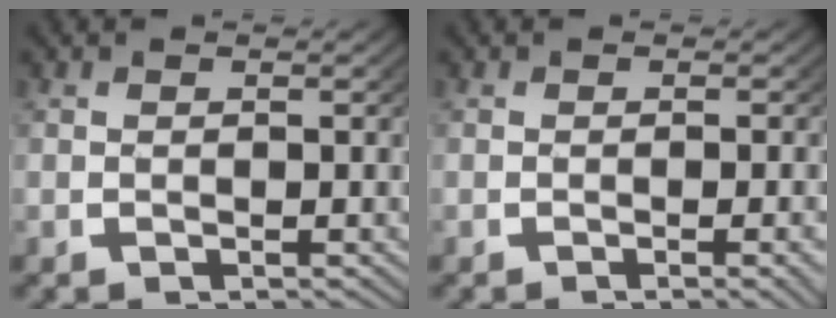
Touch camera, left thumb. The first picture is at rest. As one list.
[{"total": 1.7, "force": [-0.7, 0.1, 1.6], "torque": [-0.021, 0.004, -0.011]}]